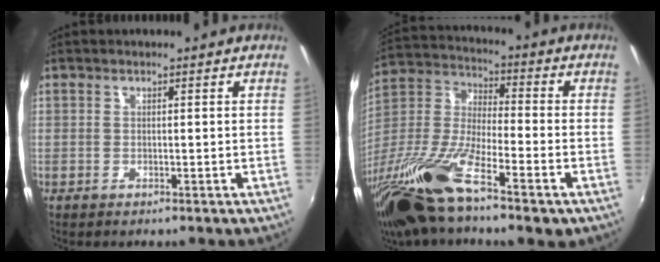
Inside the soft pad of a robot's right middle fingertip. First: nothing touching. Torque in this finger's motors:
{"motor_torque": [0.92, -0.88, 0.53, 0.21]}